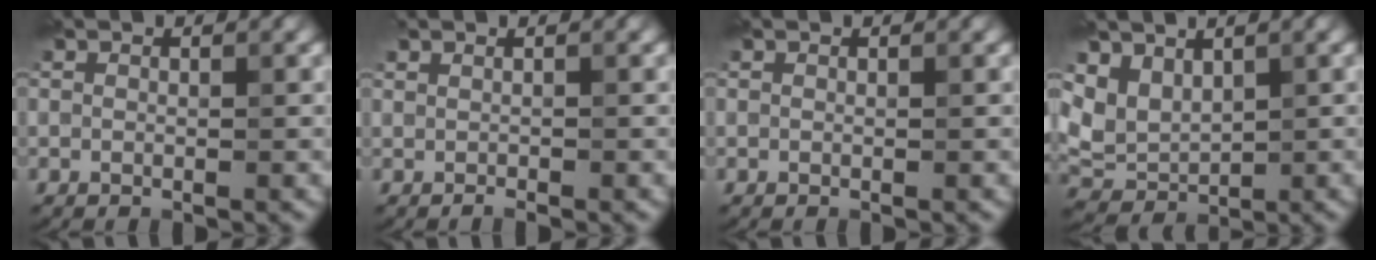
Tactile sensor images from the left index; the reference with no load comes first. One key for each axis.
{"total": 0.8, "fx": 0.0, "fy": 0.2, "fz": 0.7, "tx": -0.012, "ty": 0.002, "tz": -0.001}
{"total": 0.0}
{"total": 3.2, "fx": 1.7, "fy": 2.2, "fz": 1.6, "tx": -0.035, "ty": -0.007, "tz": 0.037}